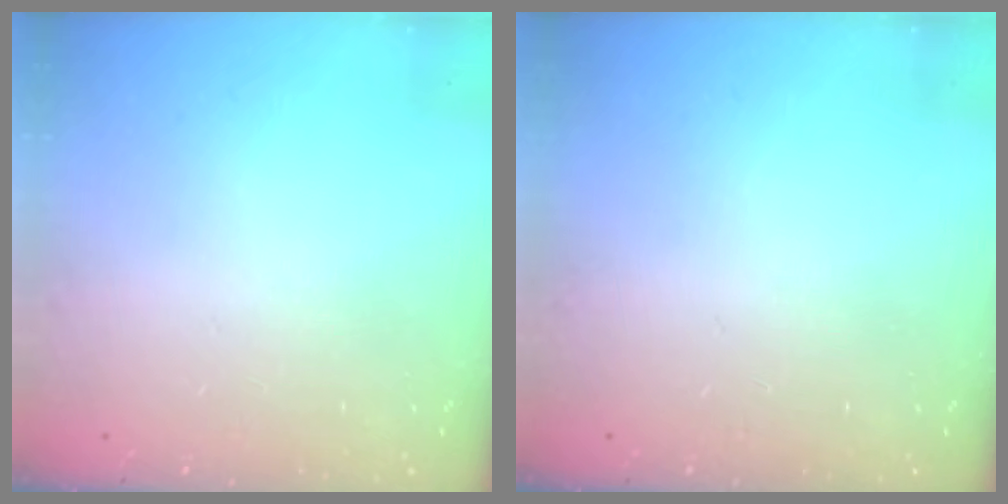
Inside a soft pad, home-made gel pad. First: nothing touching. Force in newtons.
{"total": 0.0}